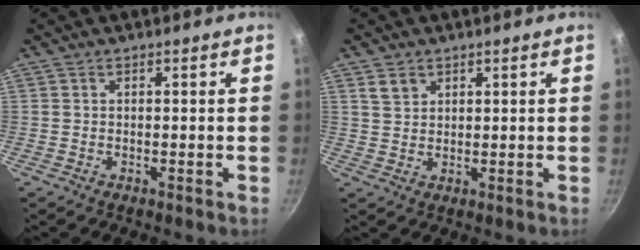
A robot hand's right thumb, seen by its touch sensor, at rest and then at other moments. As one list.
[{"total": 2.9, "force": [1.6, 2.2, 1.0], "torque": [-0.007, -0.001, 0.032]}]